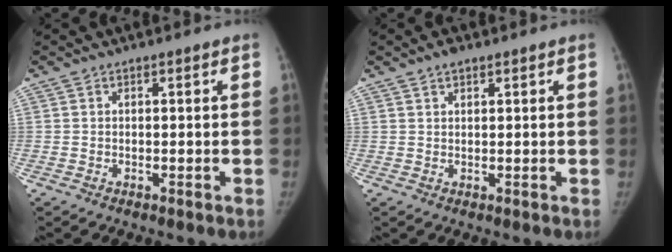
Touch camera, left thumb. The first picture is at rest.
{"total": 2.0, "force": [1.4, 0.9, 1.1], "torque": [-0.015, -0.004, 0.023]}